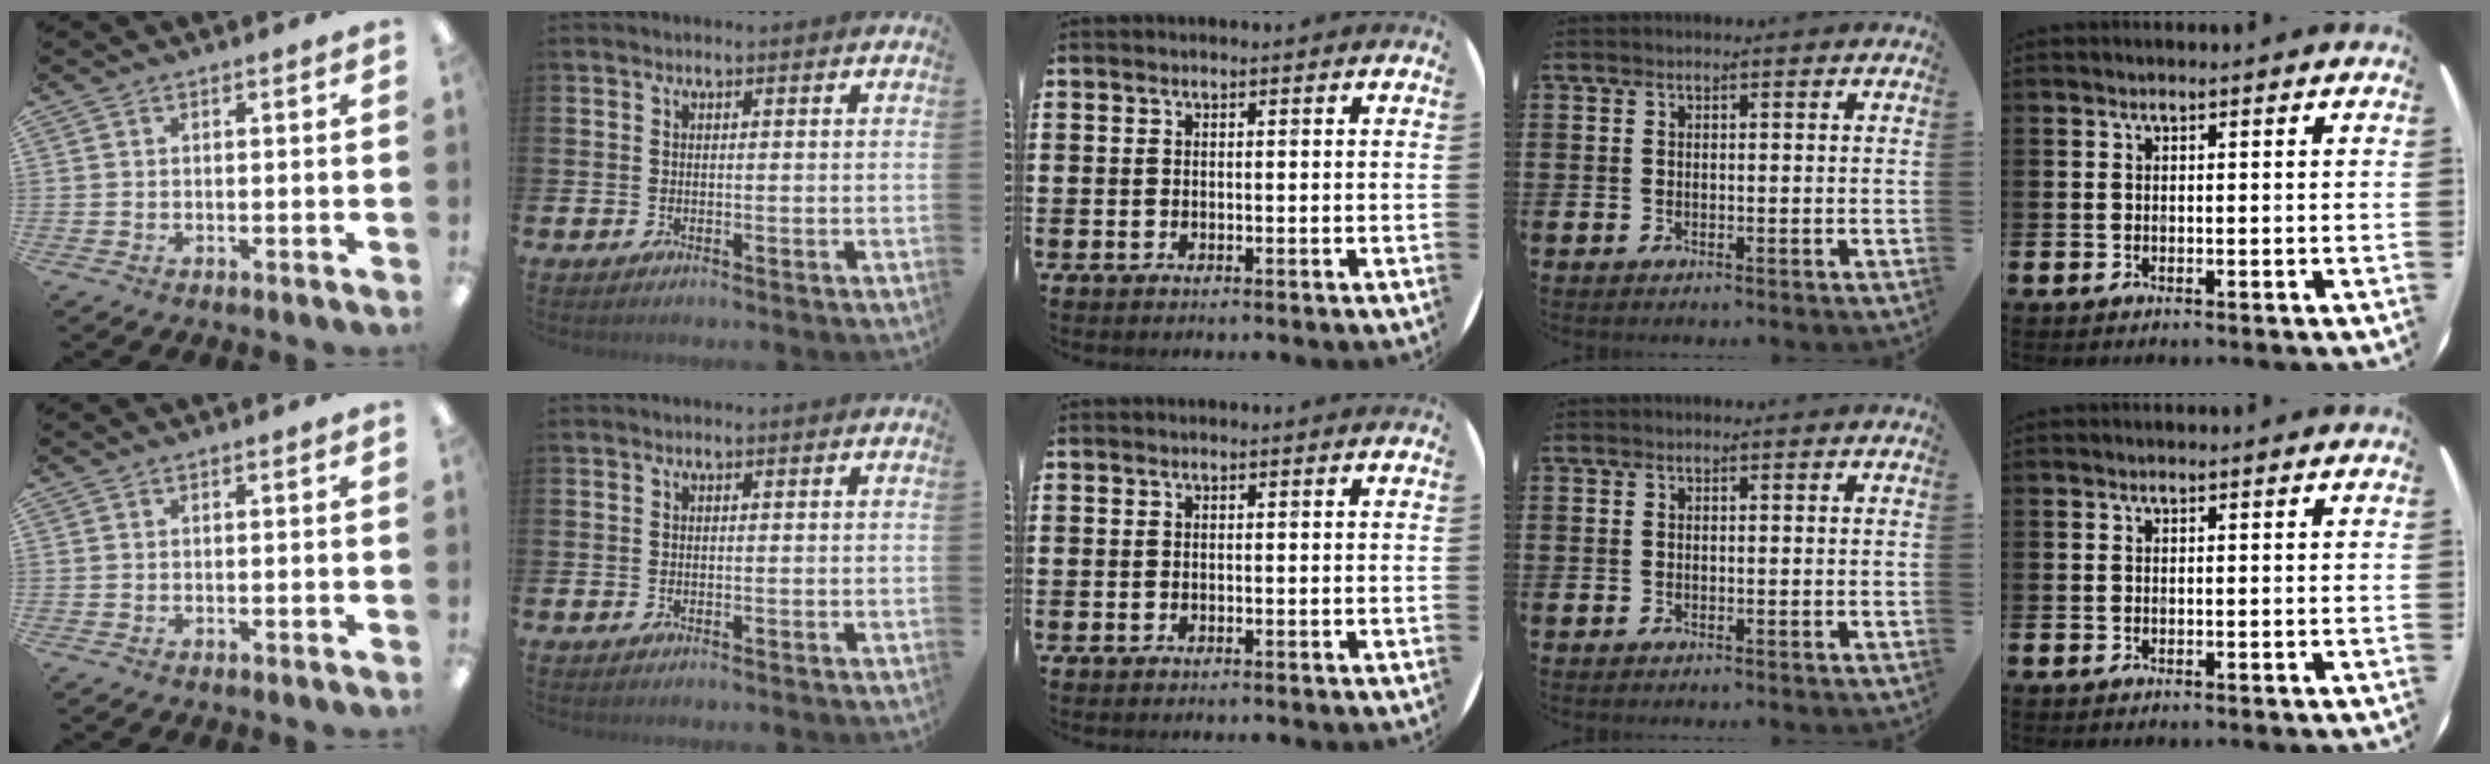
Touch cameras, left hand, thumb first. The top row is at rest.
{}